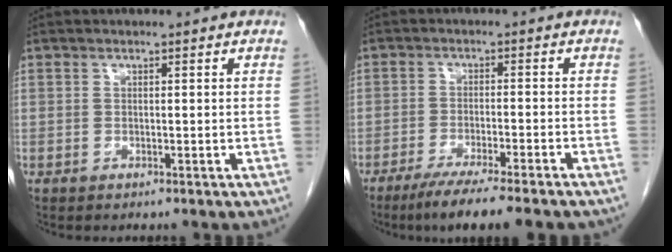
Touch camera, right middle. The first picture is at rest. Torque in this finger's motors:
{"motor_torque": [1.14, -1.00, 0.22, 0.06]}